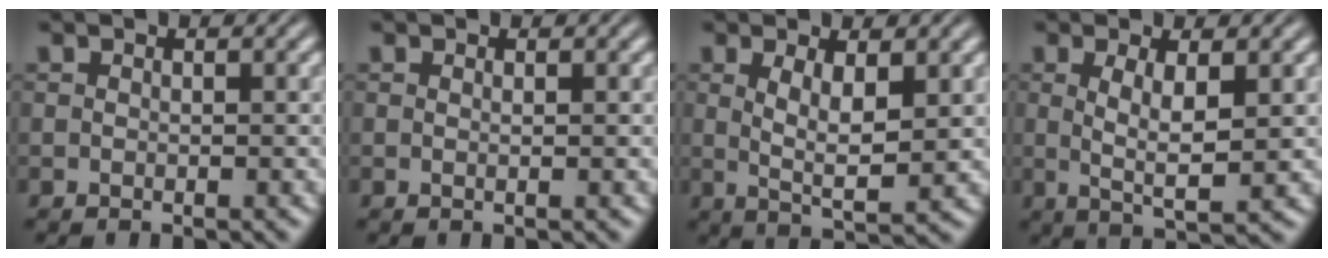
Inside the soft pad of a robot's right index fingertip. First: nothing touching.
{"total": 0.6, "force": [0.0, -0.5, 0.4], "torque": [-0.008, -0.006, 0.003]}
{"total": 3.9, "force": [0.4, 0.5, 3.8], "torque": [-0.062, -0.018, 0.018]}
{"total": 3.9, "force": [0.3, 0.4, 3.9], "torque": [-0.064, -0.016, 0.015]}